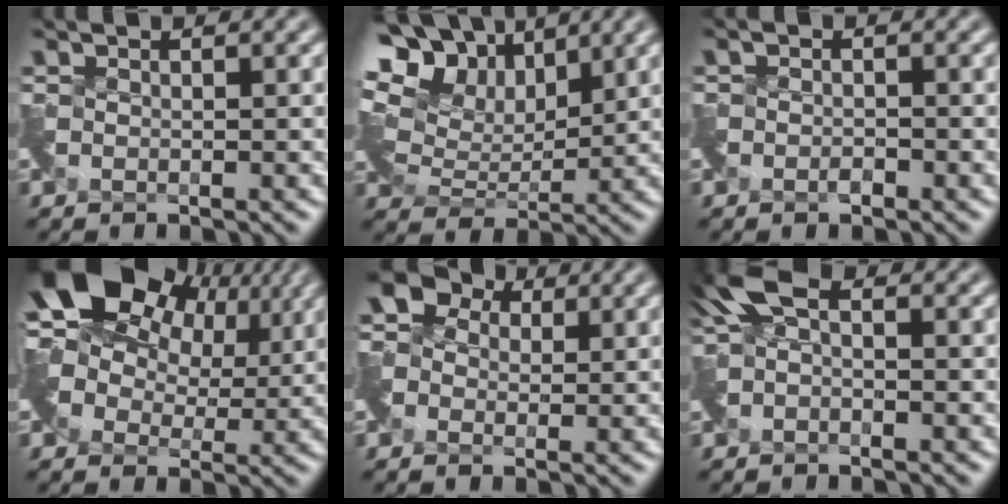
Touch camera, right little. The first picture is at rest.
{"total": 12.5, "force": [7.8, 7.3, 6.5], "torque": [-0.133, 0.037, 0.109]}
{"total": 0.9, "force": [-0.8, 0.4, 0.0], "torque": [-0.002, -0.007, -0.015]}
{"total": 12.8, "force": [6.1, 8.0, 8.0], "torque": [-0.133, 0.033, 0.093]}
{"total": 4.5, "force": [0.3, 3.8, 2.3], "torque": [-0.051, 0.013, 0.004]}
{"total": 2.7, "force": [-0.5, 1.5, 2.1], "torque": [-0.047, 0.002, -0.020]}